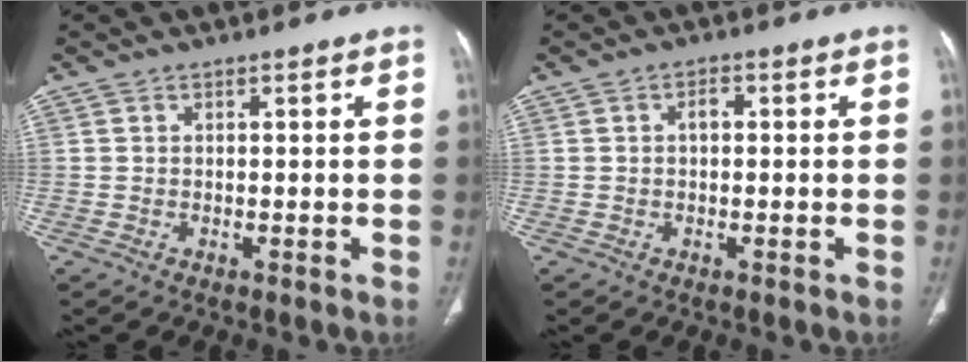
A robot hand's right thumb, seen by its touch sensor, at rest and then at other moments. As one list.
[{"total": 1.9, "force": [0.2, 1.1, 1.5], "torque": [-0.024, 0.008, 0.001]}]